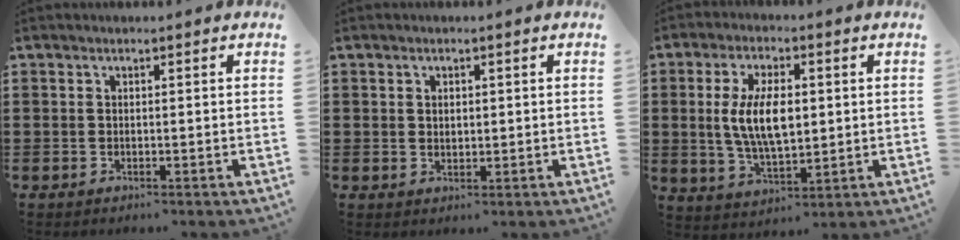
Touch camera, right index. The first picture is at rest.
{"total": 1.2, "force": [0.7, 0.8, 0.5], "torque": [-0.011, 0.005, 0.013]}
{"total": 9.1, "force": [0.8, 4.2, 8.0], "torque": [-0.158, 0.005, 0.011]}